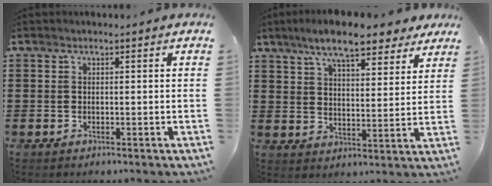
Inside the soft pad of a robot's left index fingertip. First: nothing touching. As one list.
[{"total": 9.3, "force": [7.6, 1.9, 5.0], "torque": [-0.110, -0.013, 0.137]}]